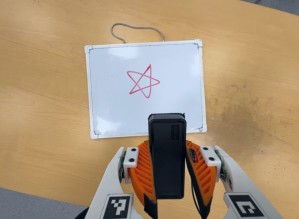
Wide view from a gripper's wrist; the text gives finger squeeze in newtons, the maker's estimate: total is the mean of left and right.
{"total": 4.6, "left": 3.4, "right": 5.7}